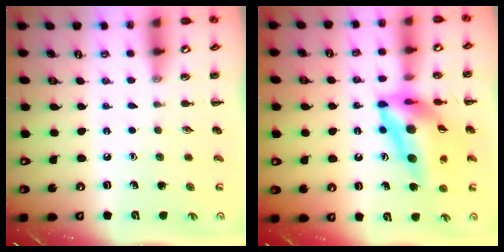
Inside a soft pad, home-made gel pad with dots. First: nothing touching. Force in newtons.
{"total": 16.7, "press": 15.8, "slide": 5.4}